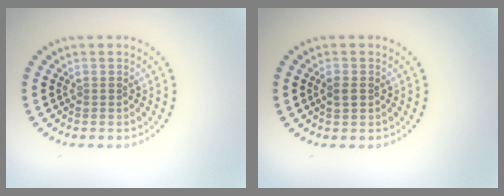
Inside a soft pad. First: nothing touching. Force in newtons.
{"total": 1.2, "press": 1.2, "slide": 0.1}